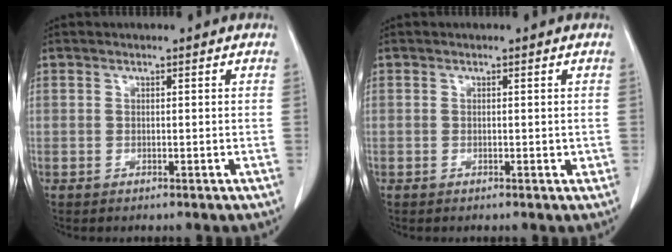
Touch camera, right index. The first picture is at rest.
{"total": 0.8, "force": [0.0, 0.4, 0.6], "torque": [-0.007, -0.001, 0.000]}